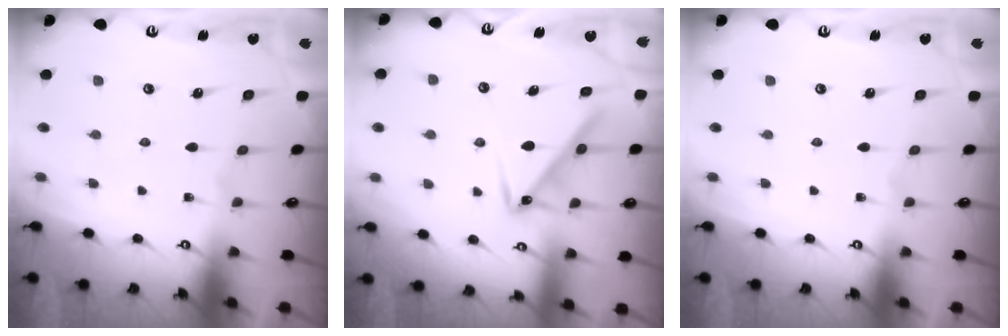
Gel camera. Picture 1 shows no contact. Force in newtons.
{"total": 9.9, "press": 9.9, "slide": 0.5}
{"total": 0.0}